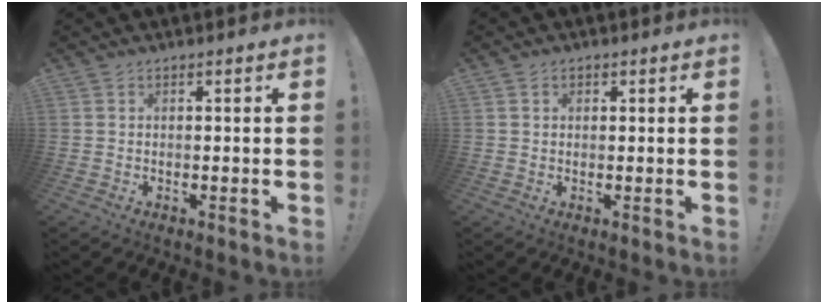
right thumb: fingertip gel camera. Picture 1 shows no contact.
{"total": 1.8, "force": [0.9, 1.5, 0.6], "torque": [0.004, -0.003, 0.014]}